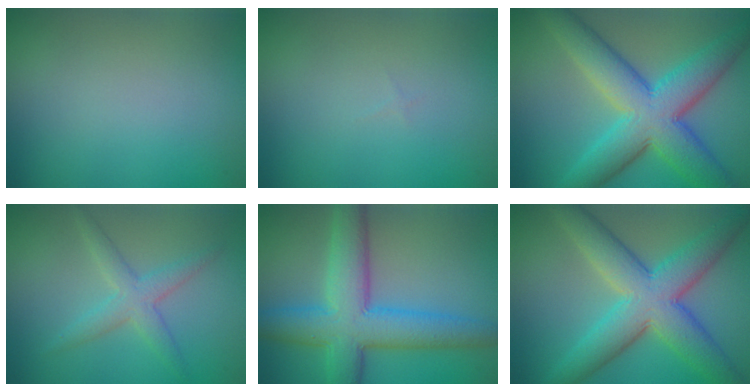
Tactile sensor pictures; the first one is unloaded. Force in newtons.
{"total": 0.0}
{"total": 9.9, "press": 9.9, "slide": 0.1}
{"total": 2.6, "press": 2.6, "slide": 0.1}
{"total": 8.4, "press": 8.4, "slide": 0.2}
{"total": 8.7, "press": 8.7, "slide": 0.4}